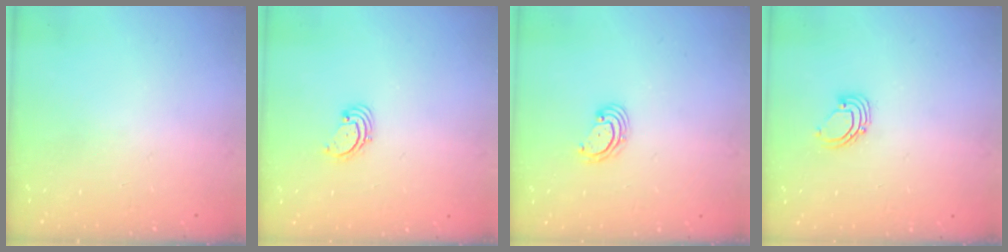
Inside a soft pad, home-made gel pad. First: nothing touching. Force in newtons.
{"total": 1.7, "press": 1.7, "slide": 0.2}
{"total": 3.3, "press": 3.3, "slide": 0.5}
{"total": 2.6, "press": 2.6, "slide": 0.2}